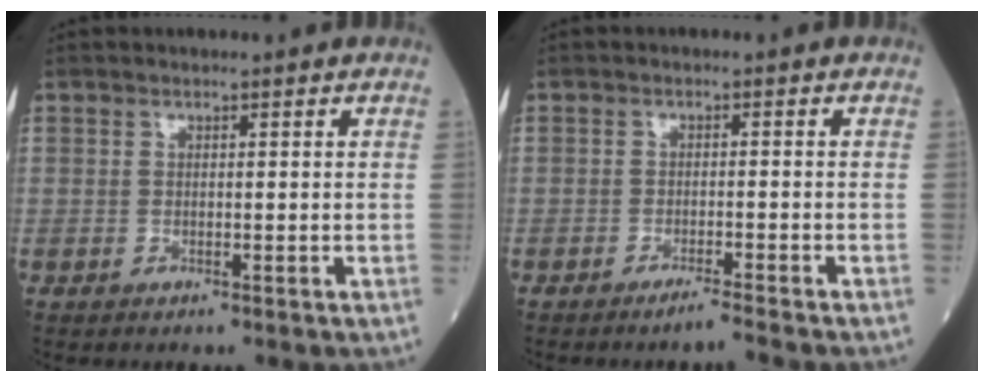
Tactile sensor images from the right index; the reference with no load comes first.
{"total": 2.4, "force": [-2.0, -0.6, 1.1], "torque": [-0.020, -0.001, -0.034]}